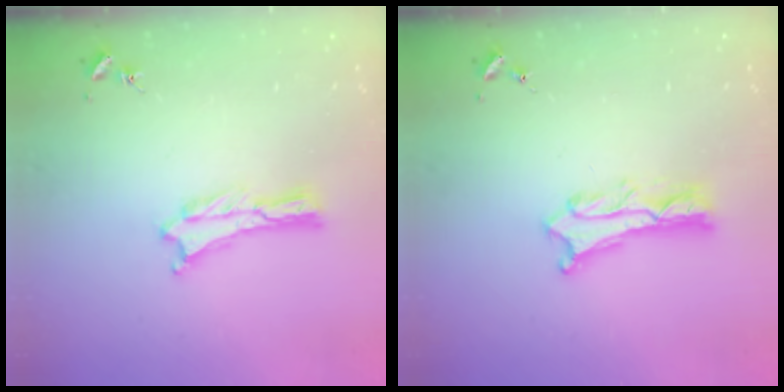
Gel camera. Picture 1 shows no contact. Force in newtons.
{"total": 2.6, "press": 2.6, "slide": 0.3}